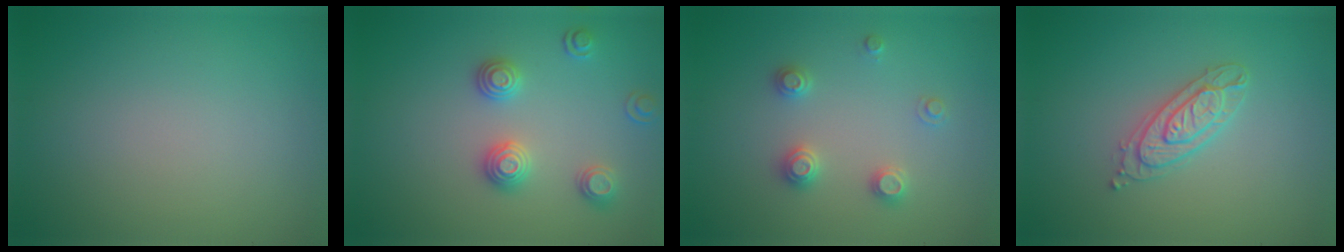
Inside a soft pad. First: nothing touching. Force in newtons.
{"total": 2.7, "press": 2.6, "slide": 0.9}
{"total": 2.3, "press": 2.3, "slide": 0.2}
{"total": 2.6, "press": 2.5, "slide": 0.5}